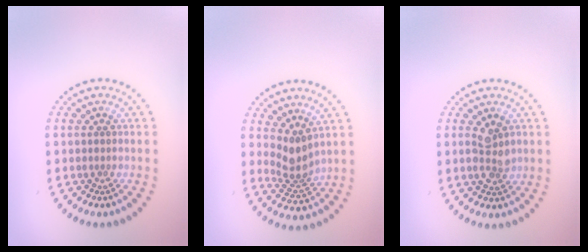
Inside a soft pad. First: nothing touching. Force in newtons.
{"total": 3.0, "press": 2.2, "slide": 2.0}
{"total": 2.5, "press": 2.5, "slide": 0.2}